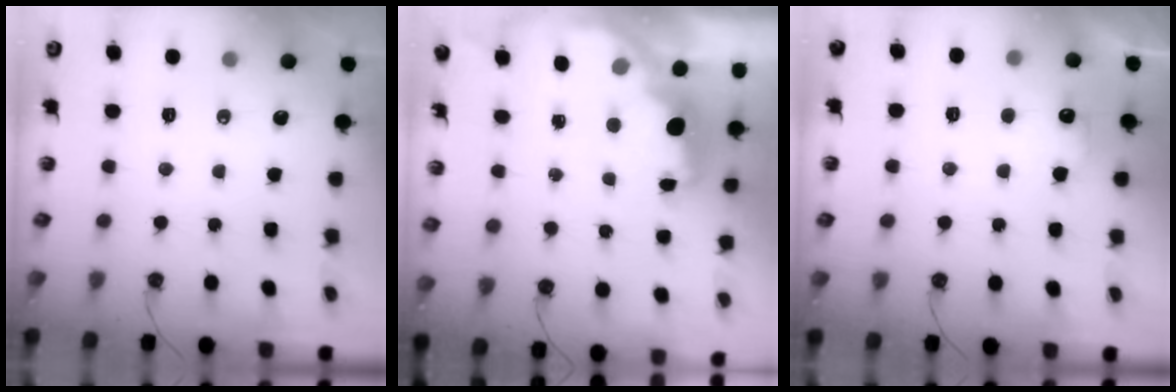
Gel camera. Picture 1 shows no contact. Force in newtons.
{"total": 2.4, "press": 2.2, "slide": 0.7}
{"total": 7.5, "press": 7.5, "slide": 0.4}